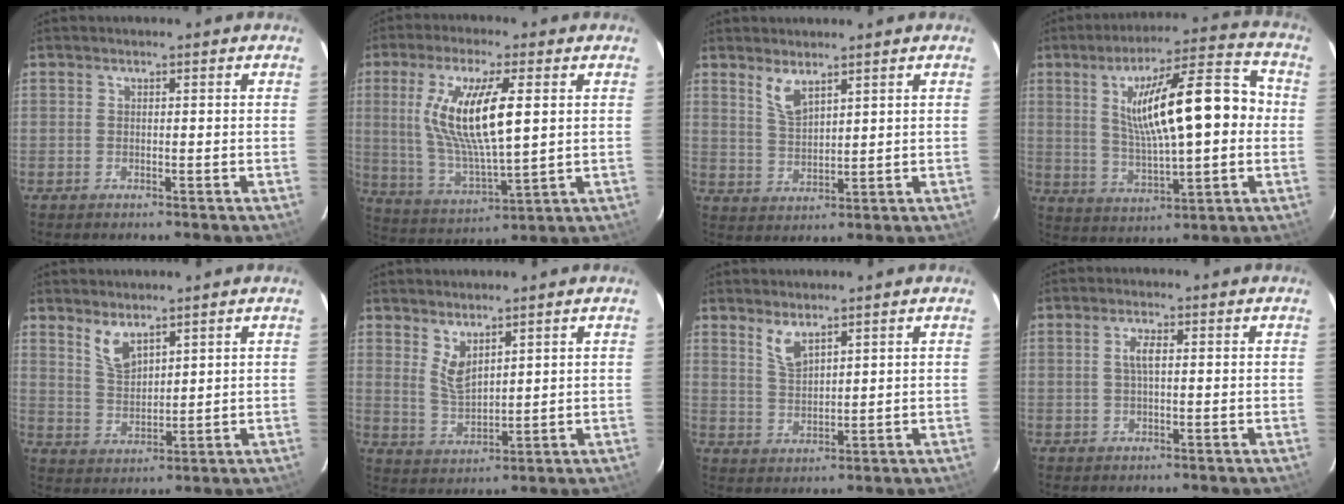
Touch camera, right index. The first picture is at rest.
{"total": 15.7, "force": [3.4, 4.0, 14.8], "torque": [-0.285, -0.005, 0.075]}
{"total": 4.5, "force": [3.3, 1.3, 2.8], "torque": [-0.055, -0.002, 0.068]}
{"total": 18.1, "force": [2.1, 4.5, 17.4], "torque": [-0.289, 0.021, 0.045]}
{"total": 5.3, "force": [3.9, 2.0, 3.0], "torque": [-0.056, -0.001, 0.081]}
{"total": 4.9, "force": [3.4, 1.8, 3.1], "torque": [-0.057, -0.009, 0.069]}
{"total": 4.2, "force": [3.1, 1.2, 2.5], "torque": [-0.050, -0.002, 0.063]}
{"total": 2.5, "force": [0.4, 0.7, 2.3], "torque": [-0.046, 0.004, 0.008]}